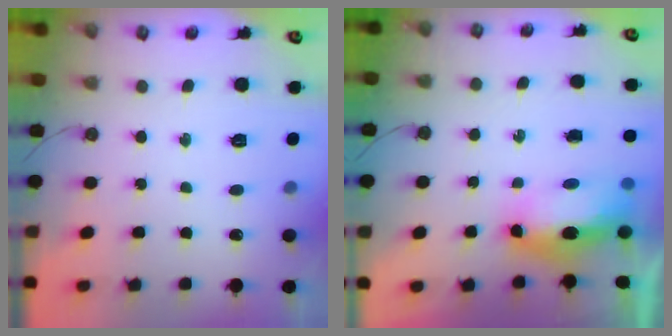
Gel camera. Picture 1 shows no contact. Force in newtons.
{"total": 7.6, "press": 7.5, "slide": 1.1}